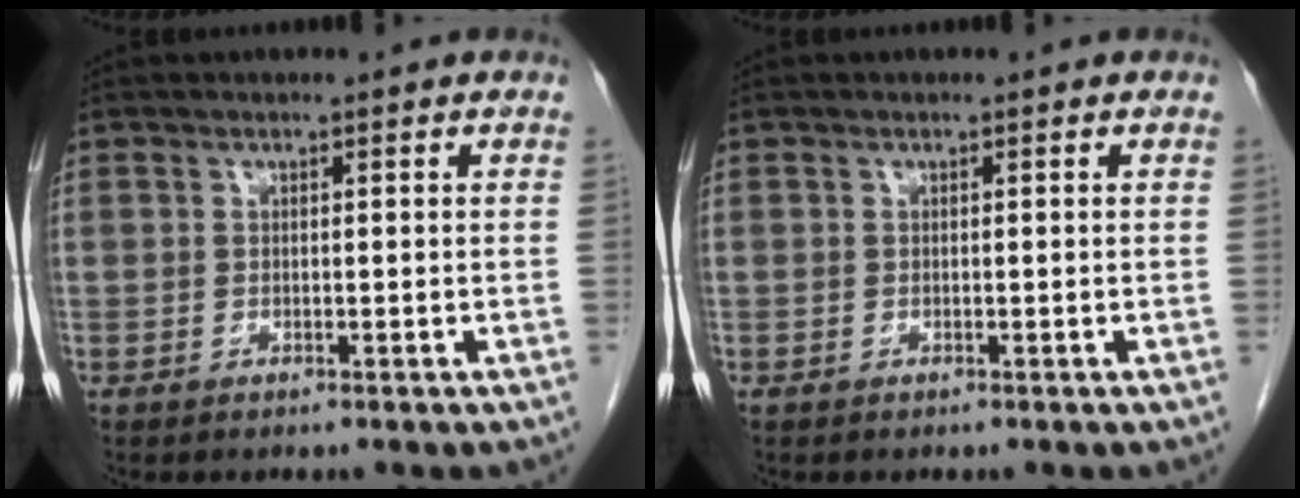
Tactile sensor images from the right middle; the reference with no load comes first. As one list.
[{"total": 0.0}]